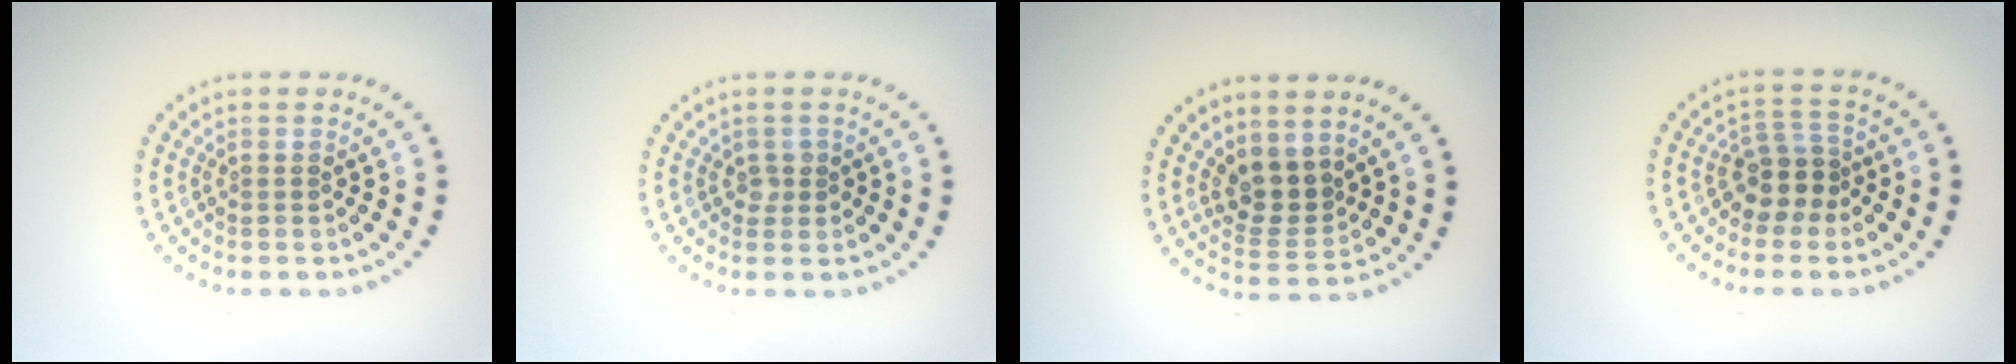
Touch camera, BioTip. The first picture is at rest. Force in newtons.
{"total": 1.0, "press": 1.0, "slide": 0.3}
{"total": 3.1, "press": 2.6, "slide": 1.7}
{"total": 2.8, "press": 2.3, "slide": 1.6}